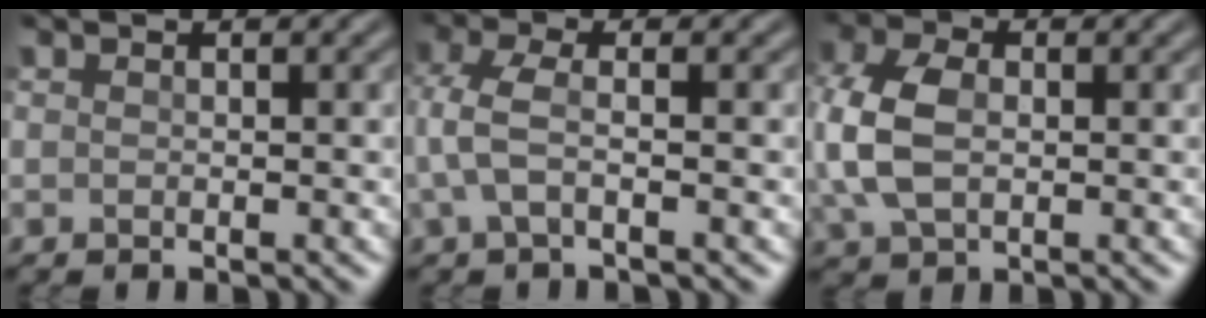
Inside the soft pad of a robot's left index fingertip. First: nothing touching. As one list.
[{"total": 3.0, "force": [-0.1, 1.0, 2.8], "torque": [-0.067, 0.004, -0.007]}, {"total": 6.2, "force": [0.2, 4.2, 4.5], "torque": [-0.116, 0.003, 0.001]}]